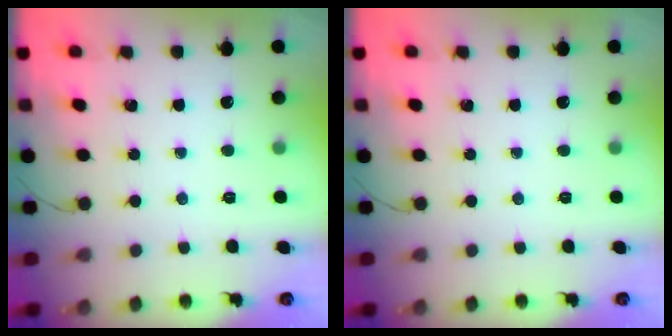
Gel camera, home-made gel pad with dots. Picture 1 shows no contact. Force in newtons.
{"total": 0.0}